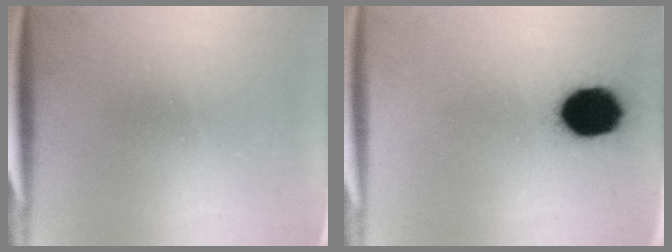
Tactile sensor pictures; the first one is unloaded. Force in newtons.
{"total": 12.3}